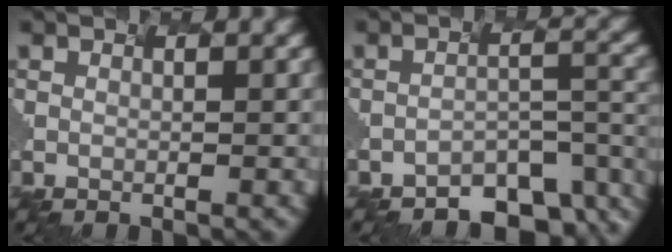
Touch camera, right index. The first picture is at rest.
{"total": 5.3, "force": [-5.0, 0.9, 1.6], "torque": [-0.038, -0.004, -0.054]}